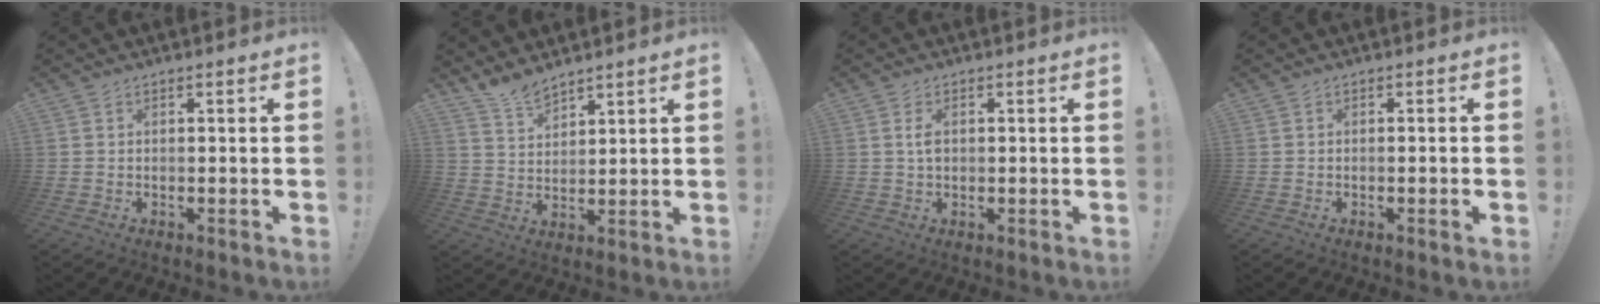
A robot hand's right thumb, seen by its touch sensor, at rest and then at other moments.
{"total": 6.8, "force": [6.3, 1.8, 1.6], "torque": [-0.036, -0.042, 0.120]}
{"total": 2.6, "force": [0.4, 1.5, 2.1], "torque": [-0.028, -0.002, 0.004]}
{"total": 1.1, "force": [-0.6, -0.2, 0.9], "torque": [-0.021, 0.001, -0.010]}